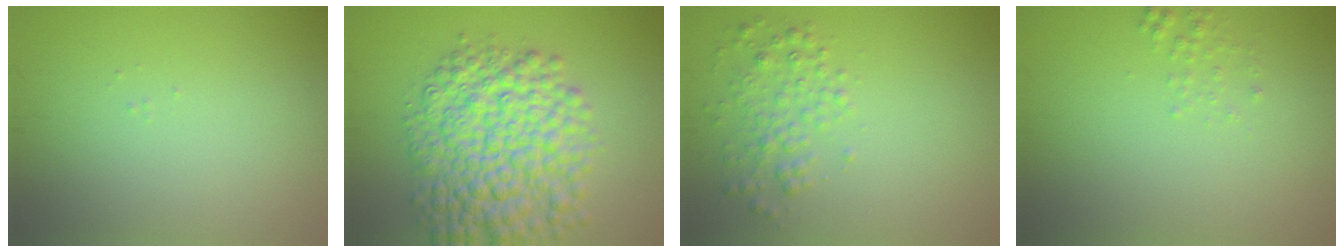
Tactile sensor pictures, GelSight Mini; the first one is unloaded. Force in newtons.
{"total": 9.8, "press": 9.8, "slide": 0.2}
{"total": 2.4, "press": 2.4, "slide": 0.1}
{"total": 1.0, "press": 1.0, "slide": 0.0}